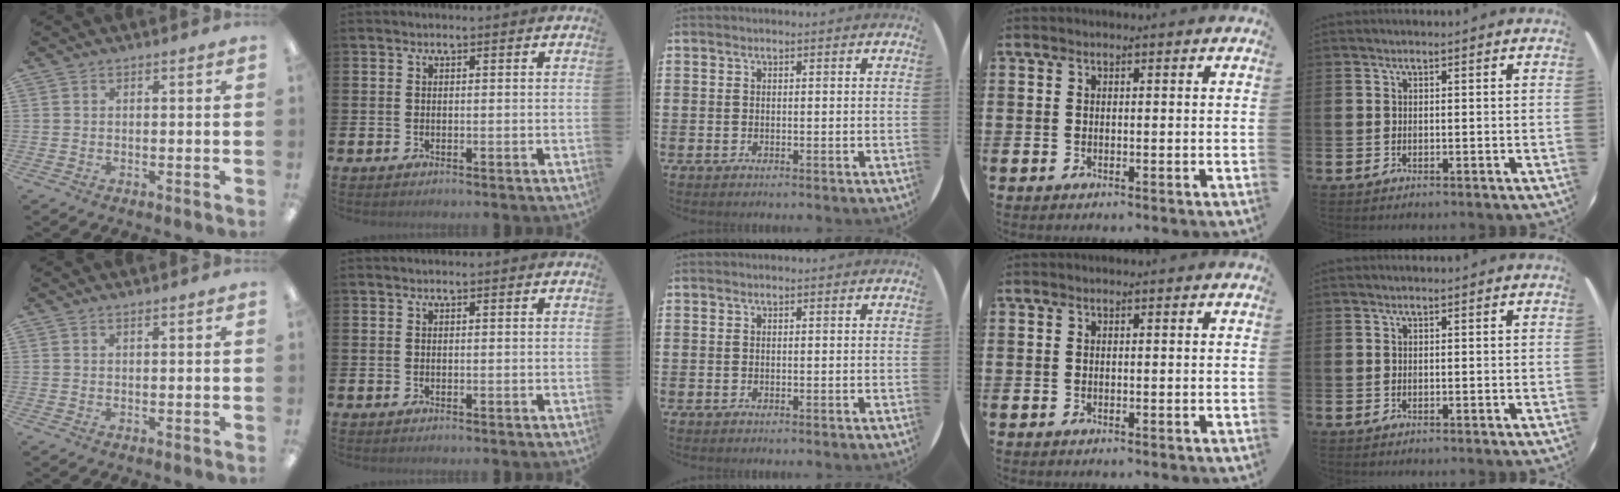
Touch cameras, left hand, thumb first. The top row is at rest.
{"thumb": {"total": 0.6, "force": [0.5, 0.1, 0.3], "torque": [-0.007, 0.001, 0.009]}}